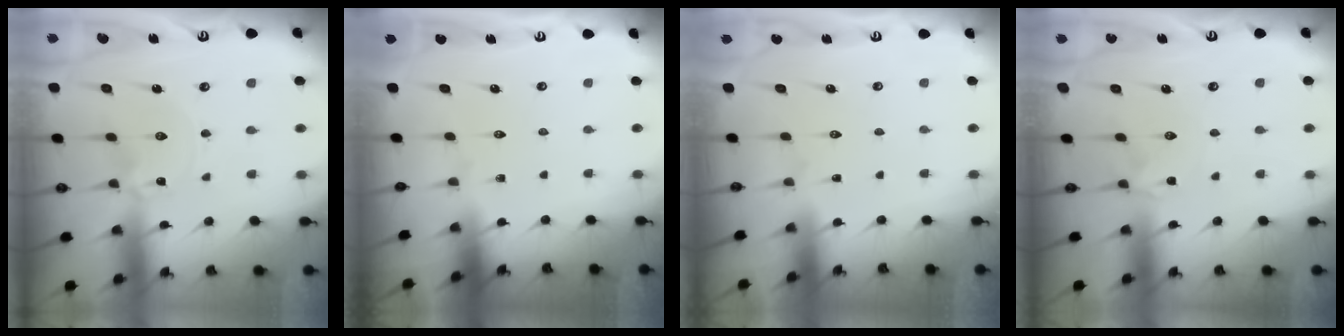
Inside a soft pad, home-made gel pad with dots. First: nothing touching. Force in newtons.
{"total": 0.0}
{"total": 1.6, "press": 1.6, "slide": 0.1}
{"total": 2.9, "press": 2.9, "slide": 0.7}